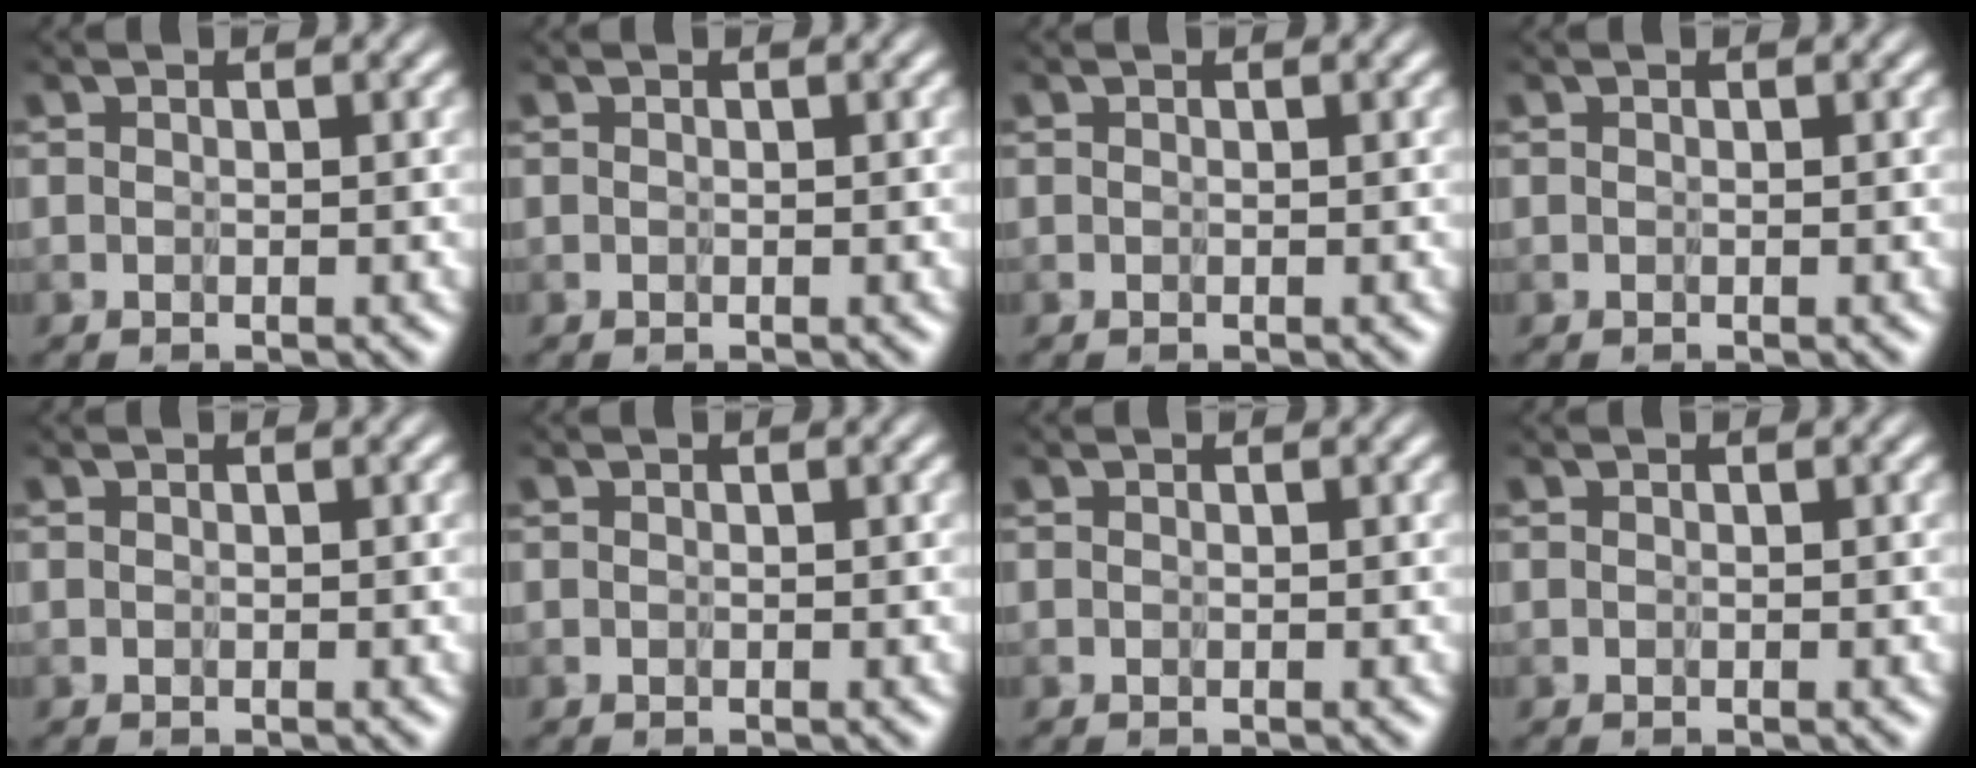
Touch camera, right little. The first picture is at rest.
{"total": 0.0}
{"total": 0.0}
{"total": 0.0}
{"total": 0.0}
{"total": 0.0}
{"total": 0.0}
{"total": 0.0}